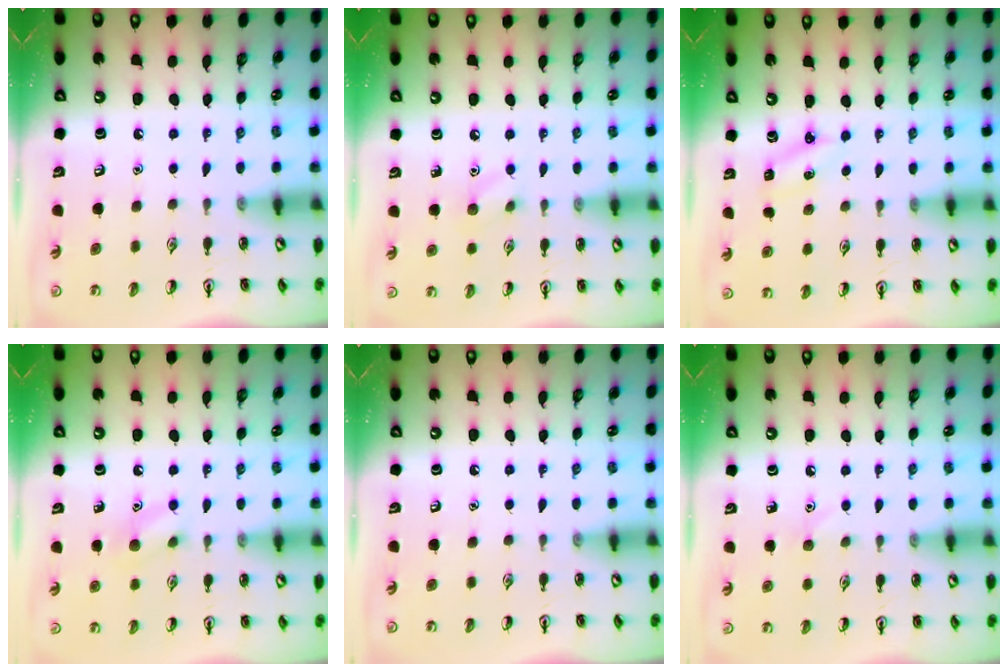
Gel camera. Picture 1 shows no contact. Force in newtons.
{"total": 5.6, "press": 5.4, "slide": 1.8}
{"total": 2.9, "press": 2.7, "slide": 0.9}
{"total": 7.2, "press": 7.1, "slide": 1.3}
{"total": 0.0}
{"total": 4.7, "press": 4.4, "slide": 1.5}